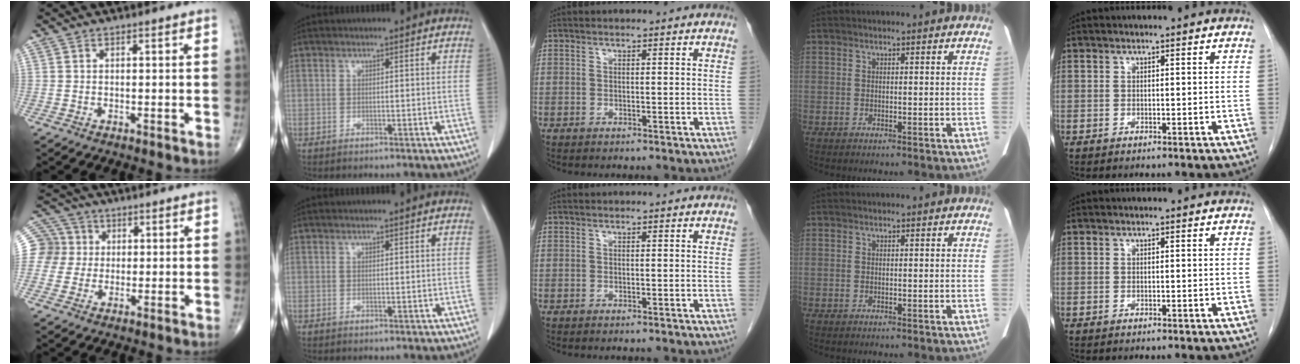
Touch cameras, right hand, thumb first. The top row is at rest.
{"thumb": {"total": 8.2, "force": [0.9, 8.1, 1.1], "torque": [-0.007, 0.021, 0.012]}}